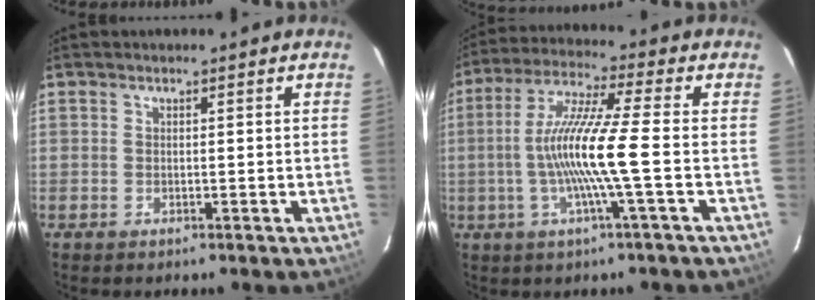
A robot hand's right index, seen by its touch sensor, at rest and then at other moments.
{"total": 12.2, "force": [-2.2, -1.2, 12.0], "torque": [-0.235, 0.001, -0.042]}